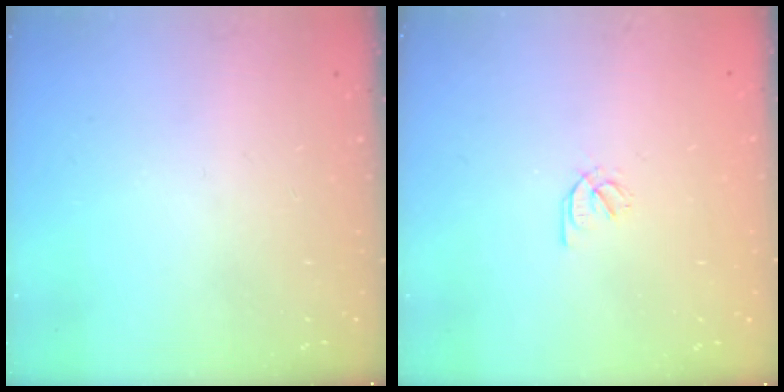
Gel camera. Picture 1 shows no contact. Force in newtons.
{"total": 2.1, "press": 1.9, "slide": 0.8}